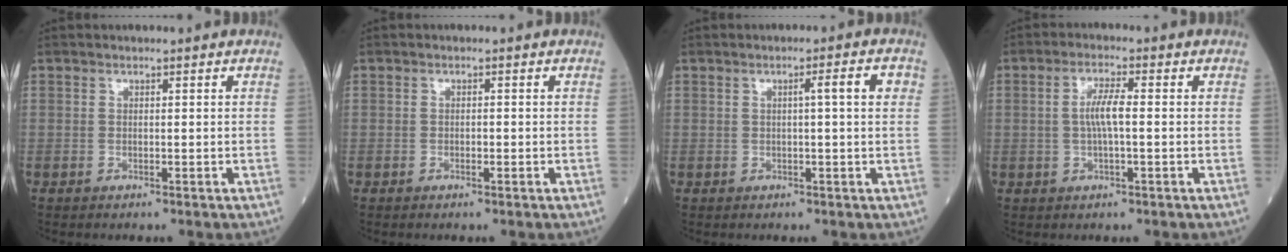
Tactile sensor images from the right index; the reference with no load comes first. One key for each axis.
{"total": 0.6, "fx": -0.3, "fy": 0.2, "fz": 0.5, "tx": -0.012, "ty": 0.001, "tz": -0.003}
{"total": 3.5, "fx": 0.7, "fy": -0.1, "fz": 3.4, "tx": -0.050, "ty": 0.011, "tz": 0.010}
{"total": 4.1, "fx": 0.0, "fy": 0.5, "fz": 4.1, "tx": -0.083, "ty": 0.005, "tz": 0.001}